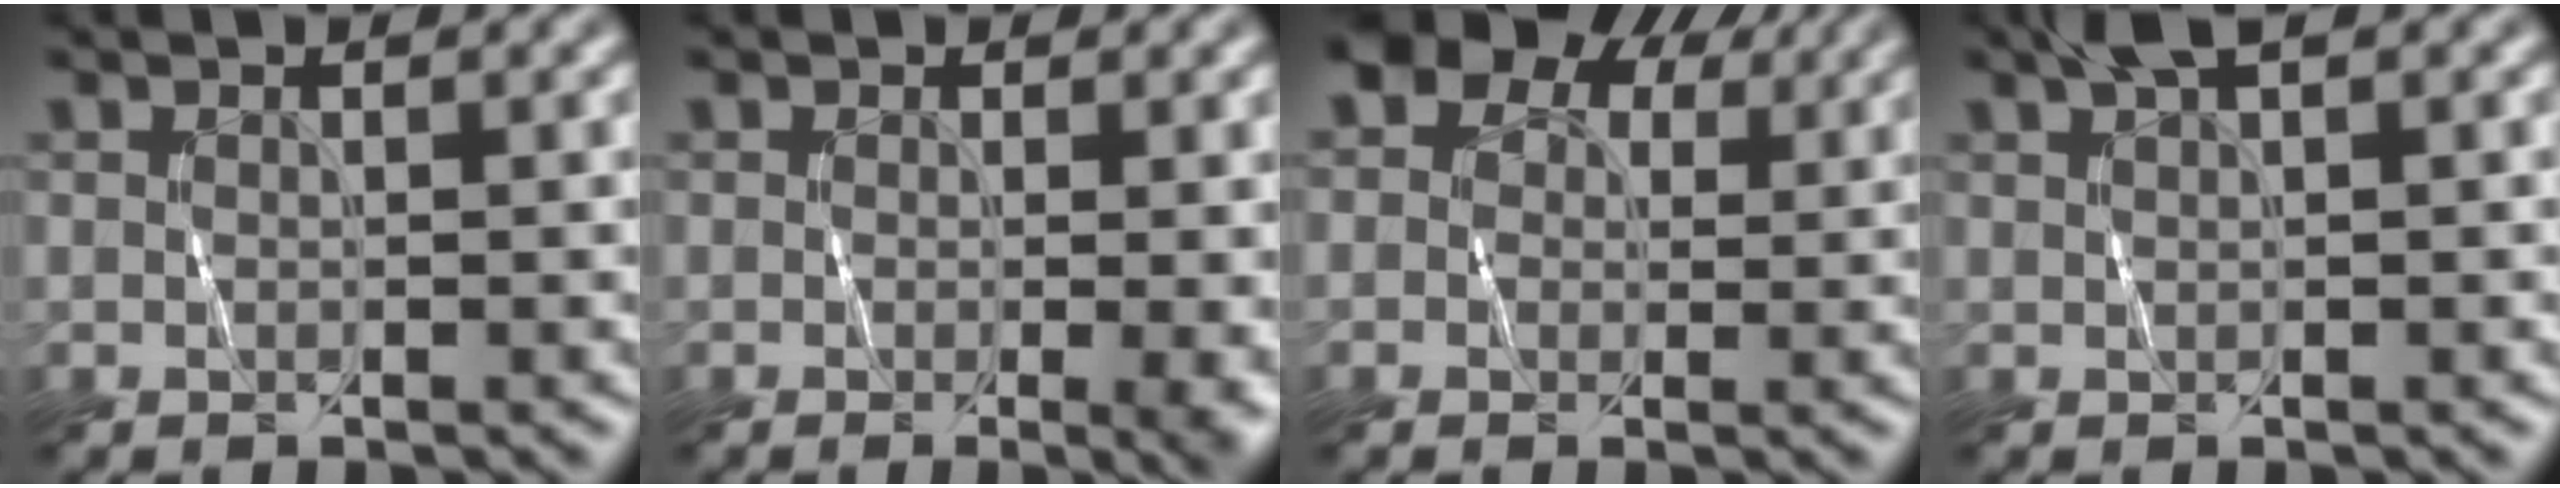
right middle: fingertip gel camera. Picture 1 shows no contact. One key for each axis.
{"total": 4.2, "fx": -0.6, "fy": 1.7, "fz": 3.8, "tx": -0.036, "ty": -0.013, "tz": -0.004}
{"total": 8.7, "fx": 4.4, "fy": 6.1, "fz": 4.4, "tx": -0.059, "ty": 0.028, "tz": 0.036}
{"total": 2.1, "fx": 1.3, "fy": 0.5, "fz": 1.6, "tx": -0.031, "ty": 0.004, "tz": 0.024}